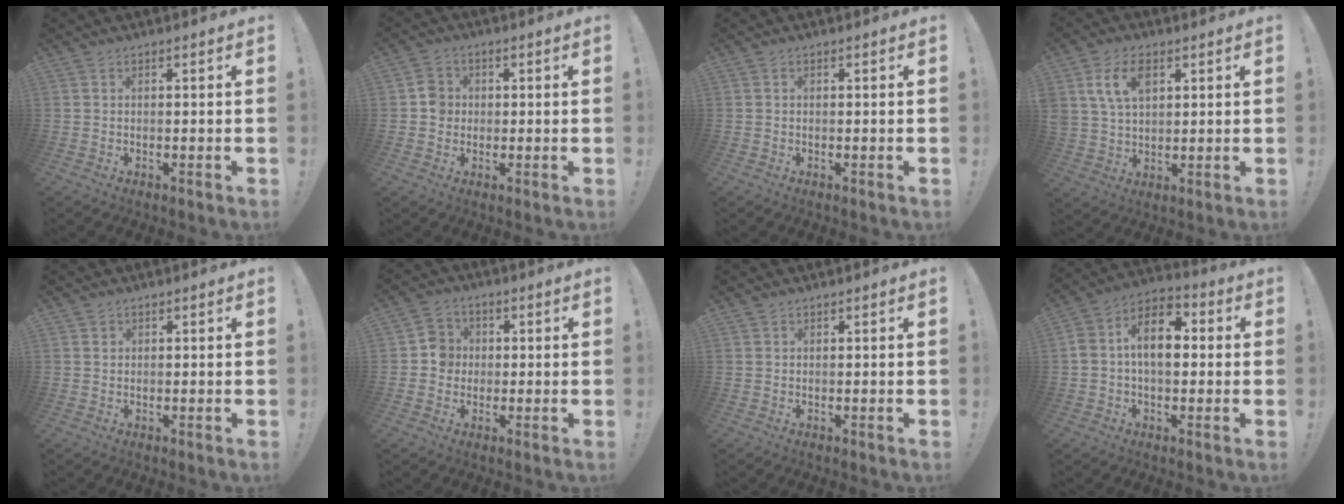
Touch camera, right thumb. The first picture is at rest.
{"total": 5.0, "force": [-0.2, 4.6, 2.0], "torque": [-0.019, 0.010, -0.003]}
{"total": 0.0}
{"total": 9.9, "force": [4.2, 6.3, 6.4], "torque": [-0.121, 0.002, 0.079]}
{"total": 0.9, "force": [0.5, 0.7, 0.0], "torque": [0.005, -0.001, 0.008]}
{"total": 6.0, "force": [-0.5, 5.7, 1.8], "torque": [-0.020, 0.012, -0.009]}
{"total": 0.6, "force": [0.6, 0.1, 0.1], "torque": [0.002, -0.004, 0.011]}
{"total": 12.0, "force": [1.3, 7.5, 9.2], "torque": [-0.157, 0.015, 0.024]}